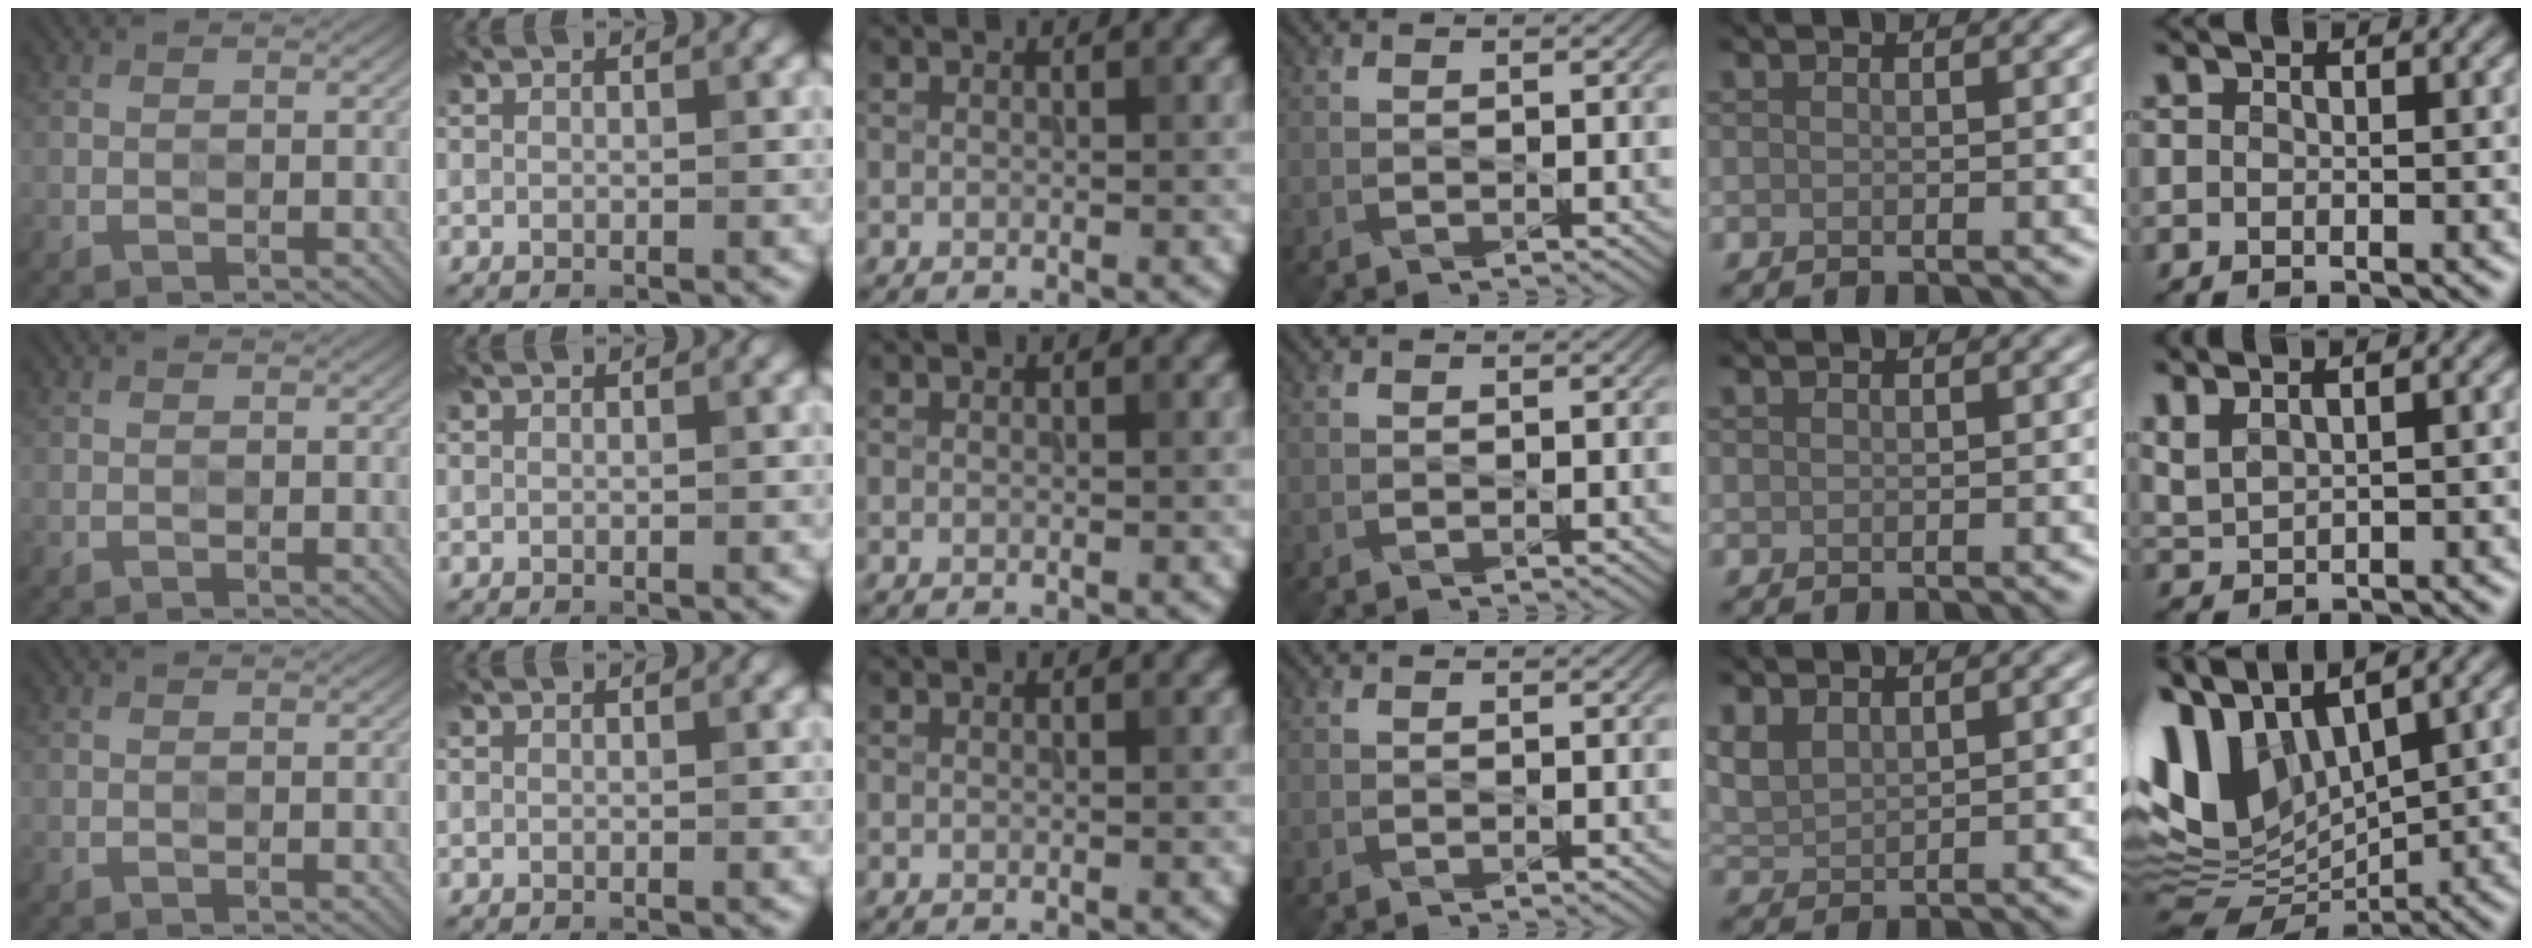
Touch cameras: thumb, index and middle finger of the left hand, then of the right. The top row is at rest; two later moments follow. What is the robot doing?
{"motion": "press", "object": "sticky note"}